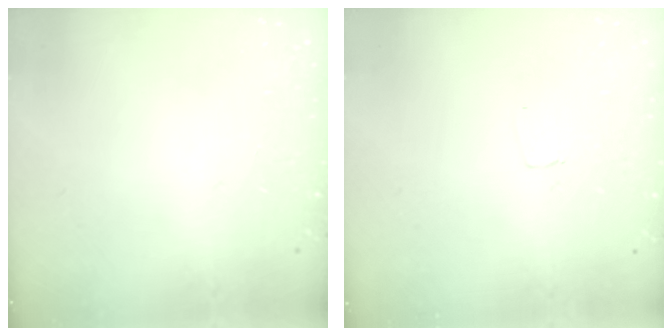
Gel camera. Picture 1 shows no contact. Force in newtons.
{"total": 3.2, "press": 3.2, "slide": 0.2}